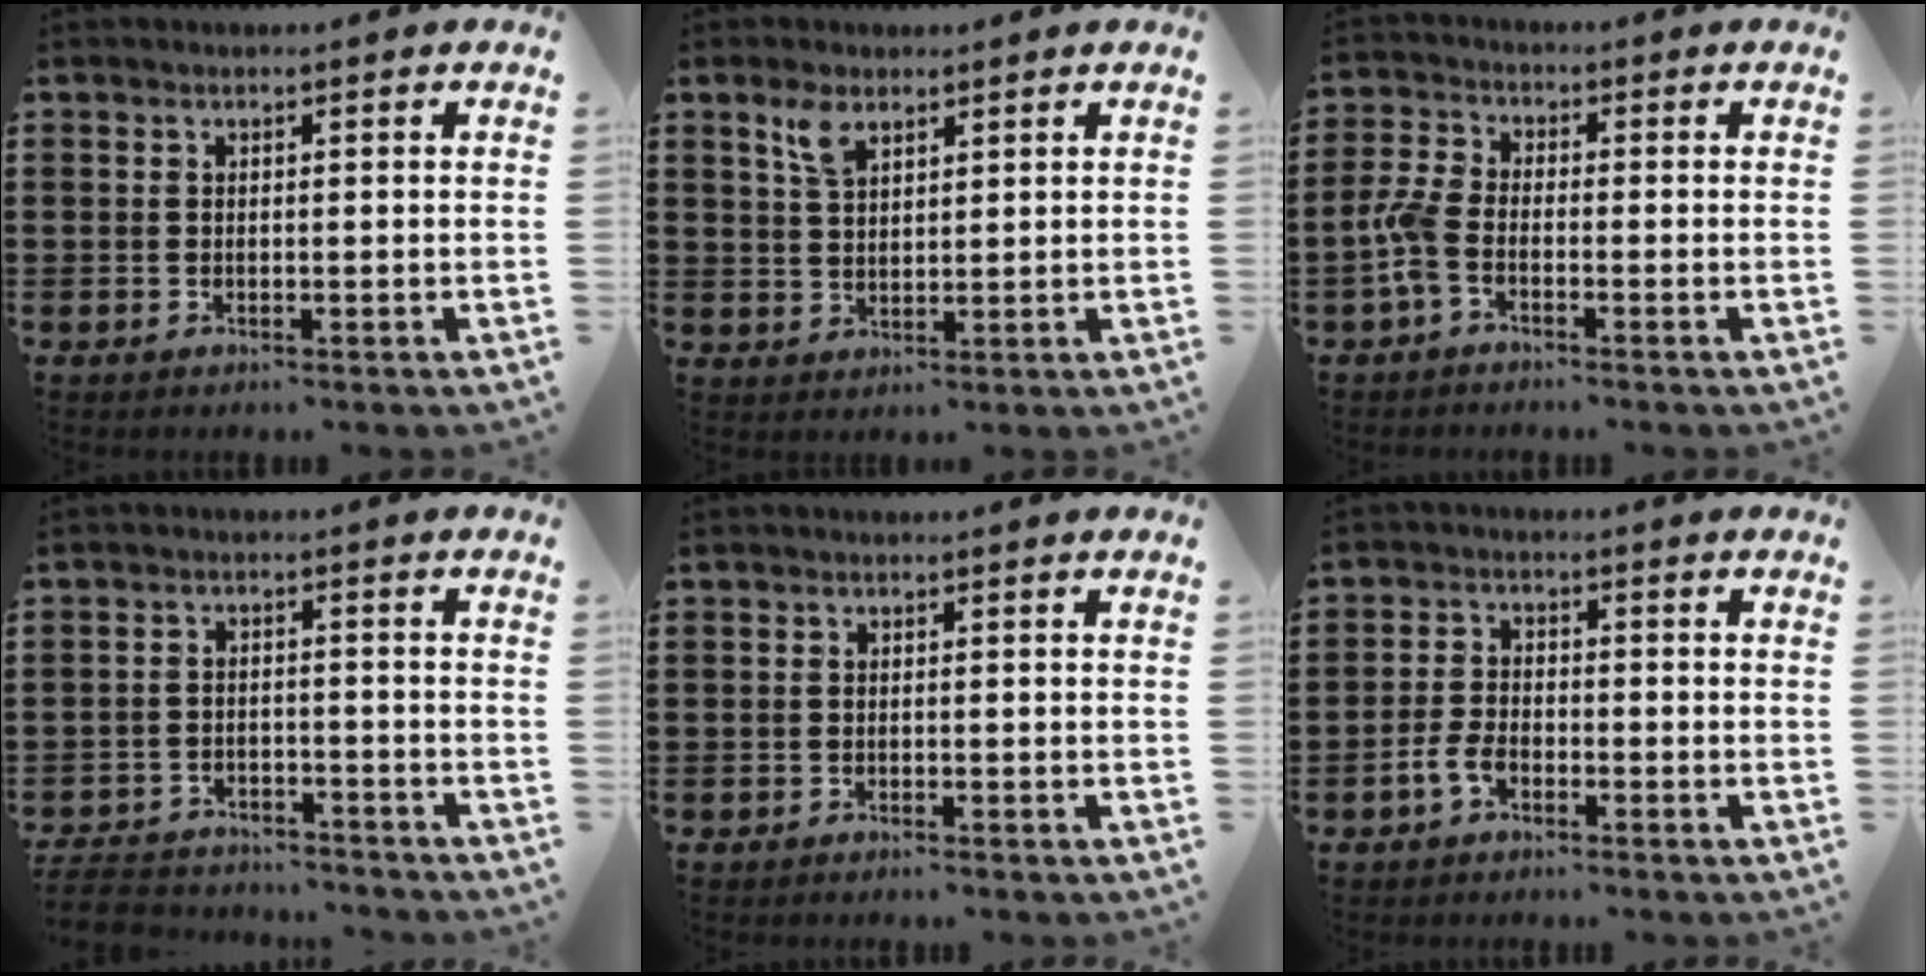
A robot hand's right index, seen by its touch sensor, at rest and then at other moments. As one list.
[{"total": 4.0, "force": [2.6, 1.8, 2.5], "torque": [-0.057, 0.006, 0.047]}, {"total": 4.2, "force": [-2.1, 1.8, 3.1], "torque": [-0.091, -0.005, -0.049]}, {"total": 4.7, "force": [-4.6, 0.8, 0.2], "torque": [-0.018, 0.002, -0.098]}, {"total": 0.9, "force": [-0.9, 0.1, 0.0], "torque": [-0.002, -0.002, -0.018]}, {"total": 3.4, "force": [-2.3, 1.8, 1.9], "torque": [-0.049, 0.000, -0.048]}]